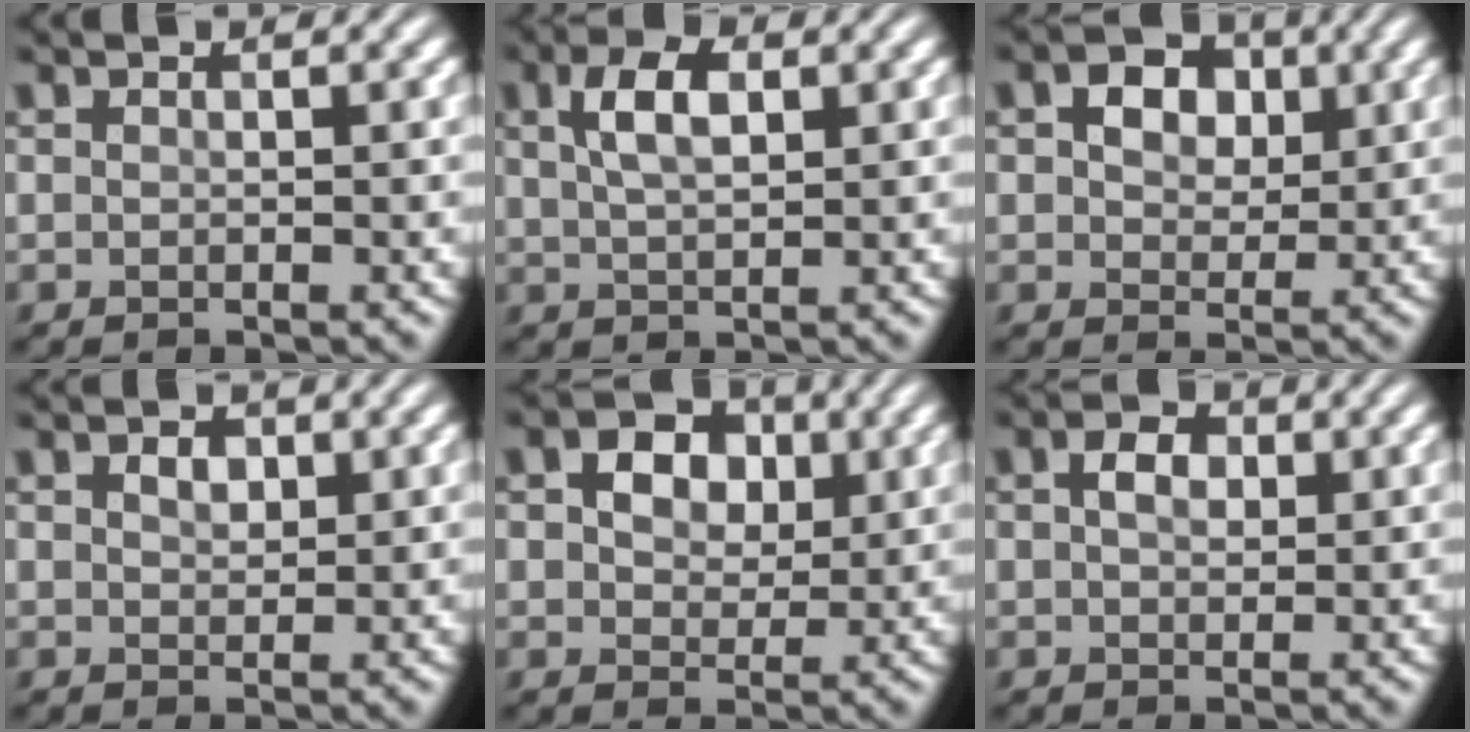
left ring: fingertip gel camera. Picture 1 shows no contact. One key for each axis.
{"total": 3.9, "fx": 1.5, "fy": 1.9, "fz": 3.1, "tx": -0.063, "ty": 0.008, "tz": 0.028}
{"total": 4.0, "fx": 1.3, "fy": 2.9, "fz": 2.4, "tx": -0.041, "ty": 0.004, "tz": 0.012}
{"total": 1.6, "fx": 0.8, "fy": 1.1, "fz": 1.0, "tx": -0.017, "ty": 0.001, "tz": 0.013}
{"total": 4.4, "fx": 1.3, "fy": 3.2, "fz": 2.7, "tx": -0.047, "ty": 0.005, "tz": 0.012}
{"total": 2.6, "fx": 0.8, "fy": 1.7, "fz": 1.7, "tx": -0.034, "ty": 0.004, "tz": 0.011}